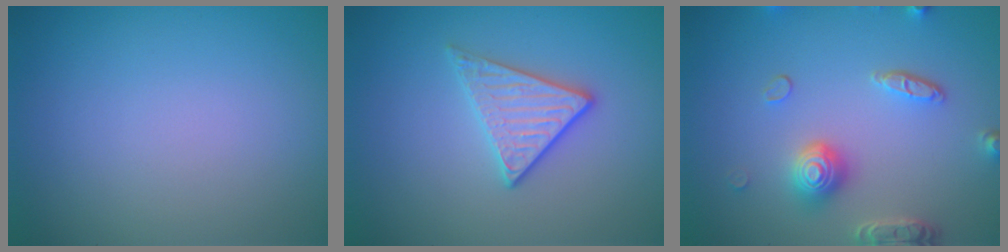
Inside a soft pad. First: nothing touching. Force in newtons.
{"total": 2.8, "press": 2.7, "slide": 0.8}
{"total": 4.0, "press": 3.5, "slide": 2.1}